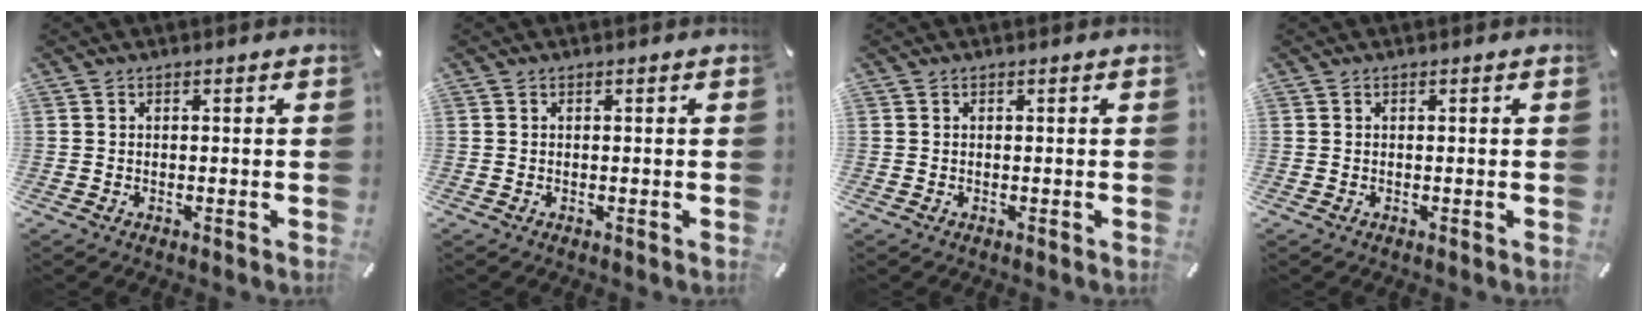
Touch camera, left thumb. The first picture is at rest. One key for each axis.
{"total": 0.0}
{"total": 0.0}
{"total": 0.0}